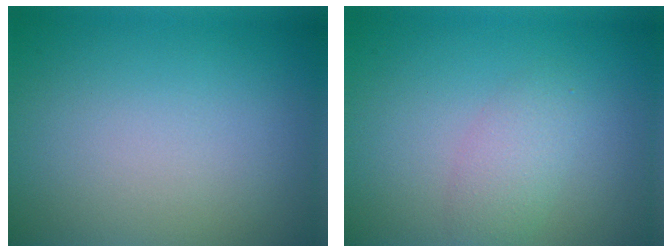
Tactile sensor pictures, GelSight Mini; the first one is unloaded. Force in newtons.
{"total": 2.1, "press": 2.1, "slide": 0.1}